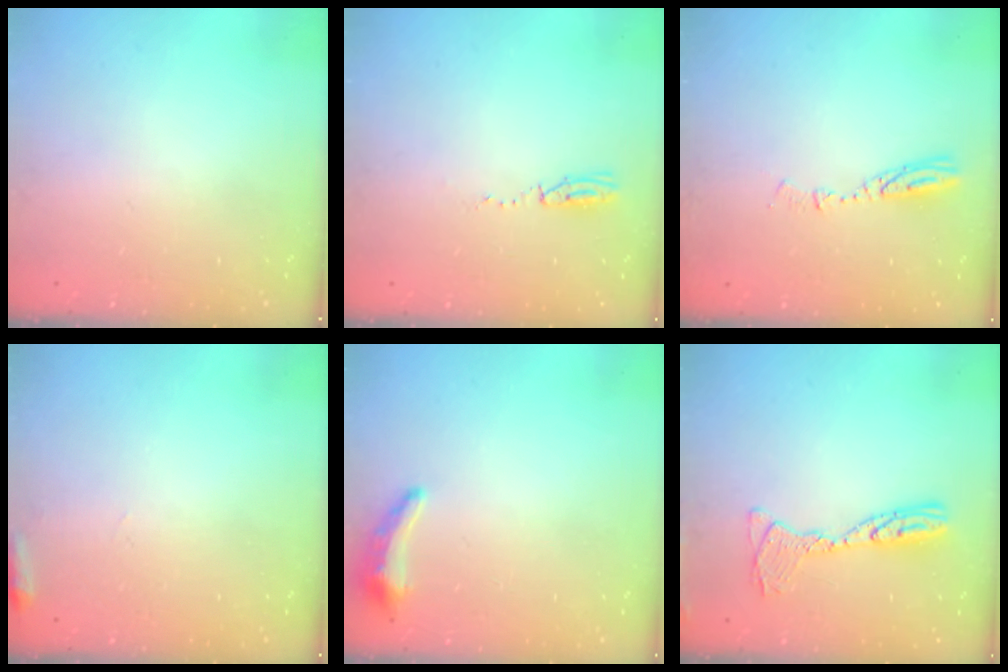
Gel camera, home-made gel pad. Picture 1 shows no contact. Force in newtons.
{"total": 3.7, "press": 2.9, "slide": 2.2}
{"total": 4.4, "press": 4.4, "slide": 0.4}
{"total": 5.7, "press": 5.7, "slide": 1.0}
{"total": 7.2, "press": 6.9, "slide": 2.1}
{"total": 11.6, "press": 11.5, "slide": 1.2}